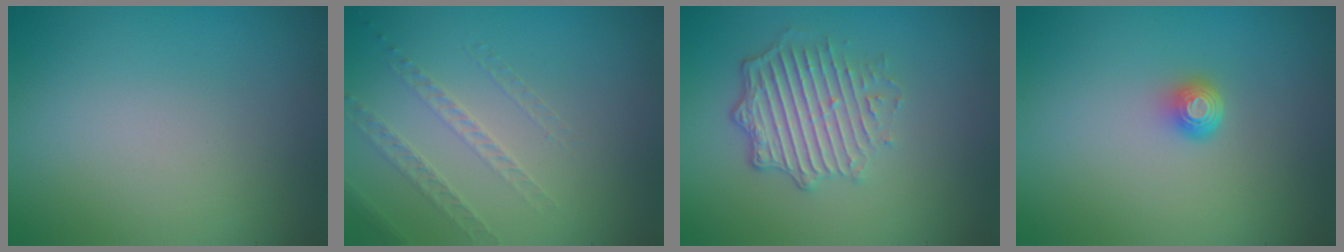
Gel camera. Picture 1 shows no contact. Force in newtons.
{"total": 1.4, "press": 1.0, "slide": 0.9}
{"total": 5.0, "press": 3.6, "slide": 3.5}
{"total": 1.6, "press": 1.1, "slide": 1.1}